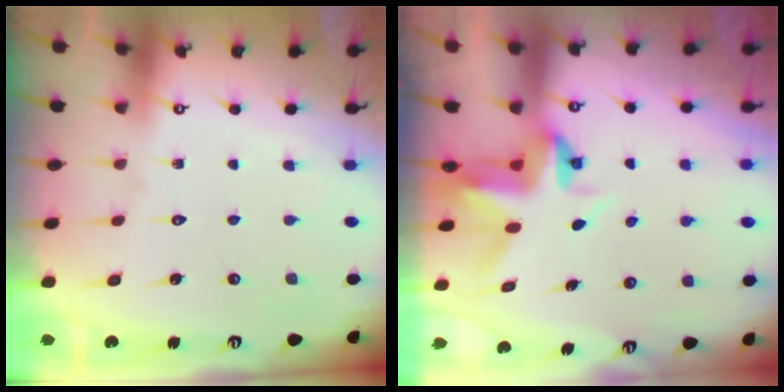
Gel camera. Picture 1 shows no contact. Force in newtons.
{"total": 3.7, "press": 3.7, "slide": 0.3}